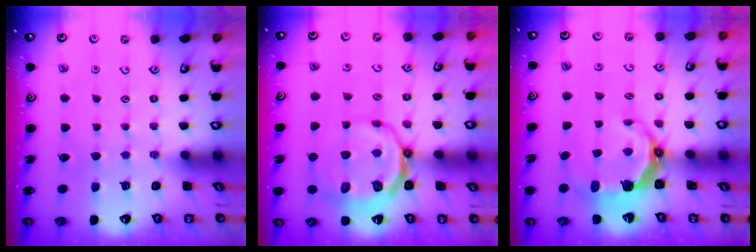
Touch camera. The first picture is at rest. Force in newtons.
{"total": 10.7, "press": 10.3, "slide": 2.9}
{"total": 6.5, "press": 4.9, "slide": 4.4}